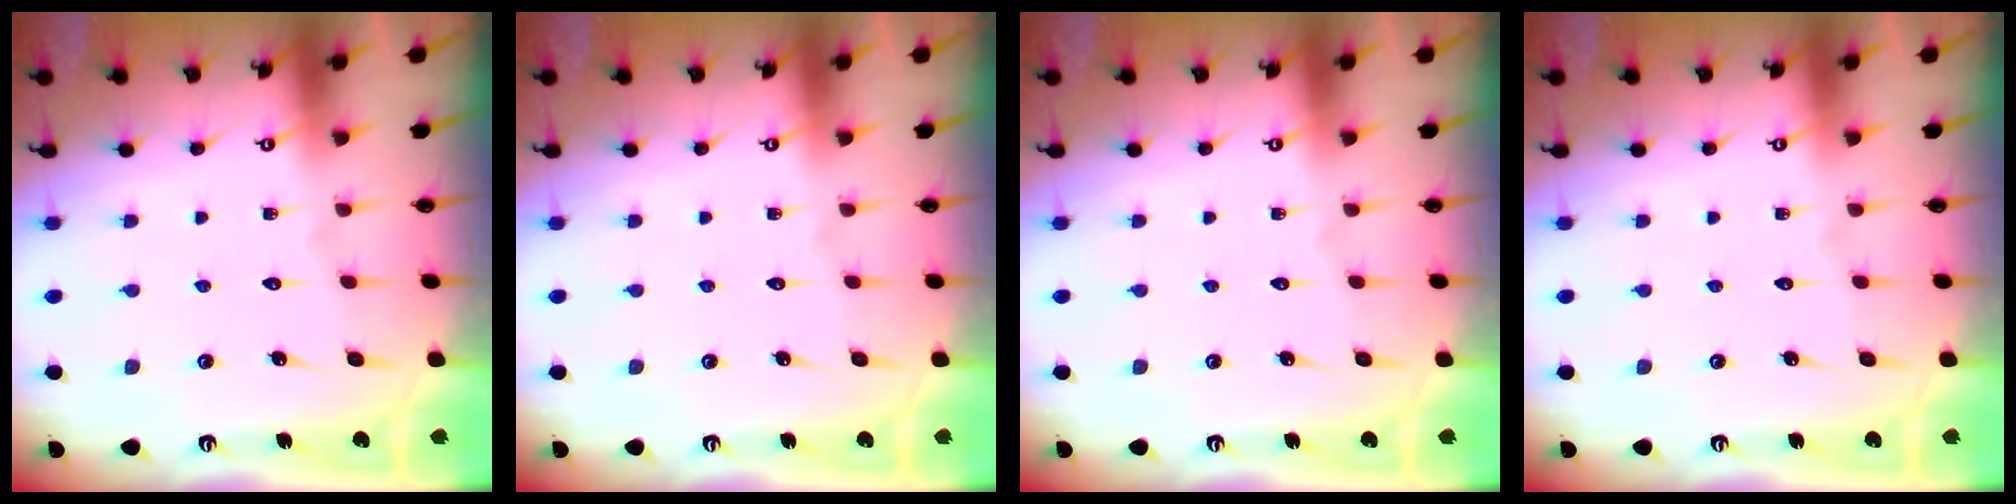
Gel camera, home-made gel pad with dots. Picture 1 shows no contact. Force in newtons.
{"total": 0.0}
{"total": 0.0}
{"total": 0.0}